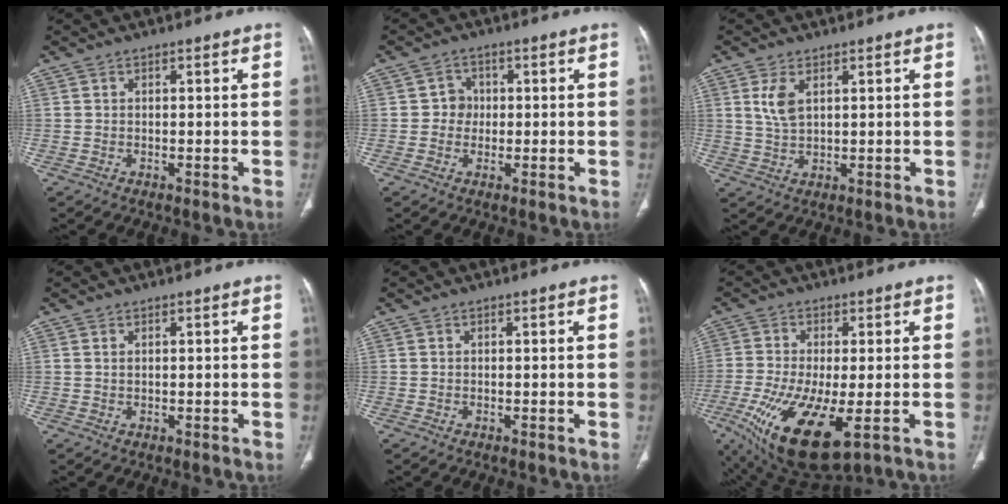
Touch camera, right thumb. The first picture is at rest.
{"total": 3.1, "force": [0.0, 2.9, 1.0], "torque": [0.008, 0.009, -0.005]}
{"total": 4.3, "force": [1.8, 2.0, 3.4], "torque": [-0.073, -0.006, 0.043]}
{"total": 0.7, "force": [0.4, 0.3, 0.5], "torque": [-0.012, 0.003, 0.010]}
{"total": 0.0}
{"total": 17.4, "force": [-6.2, 6.1, 15.1], "torque": [-0.317, -0.031, -0.092]}